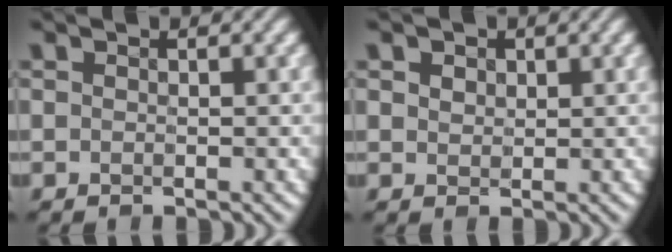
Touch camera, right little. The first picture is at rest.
{"total": 1.9, "force": [0.9, 1.5, 0.8], "torque": [-0.031, 0.006, 0.021]}